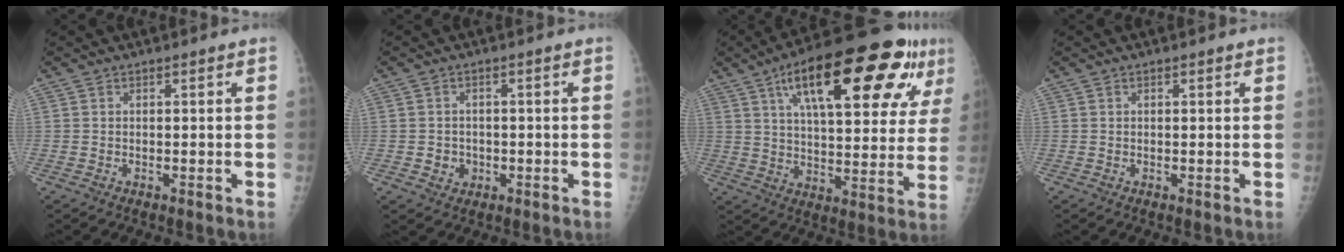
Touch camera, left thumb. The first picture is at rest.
{"total": 2.9, "force": [-0.7, 2.7, 1.0], "torque": [0.000, 0.005, -0.005]}
{"total": 27.3, "force": [12.8, 9.2, 22.3], "torque": [-0.312, -0.002, 0.192]}
{"total": 0.6, "force": [0.3, 0.3, 0.4], "torque": [-0.003, -0.001, 0.003]}